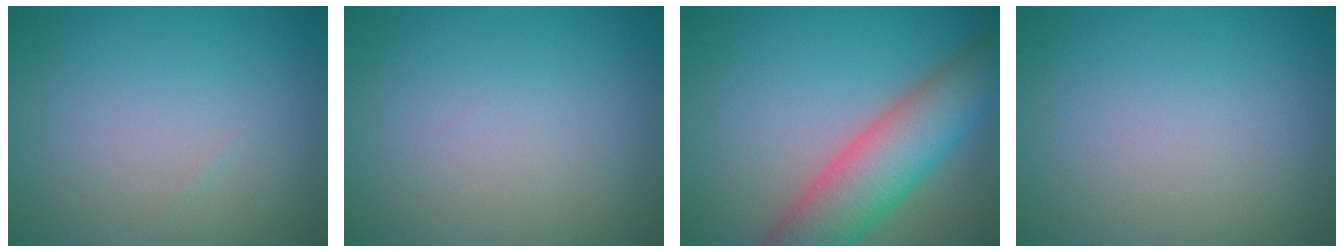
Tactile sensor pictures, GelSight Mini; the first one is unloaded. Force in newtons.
{"total": 0.0}
{"total": 8.3, "press": 8.3, "slide": 0.5}
{"total": 0.0}